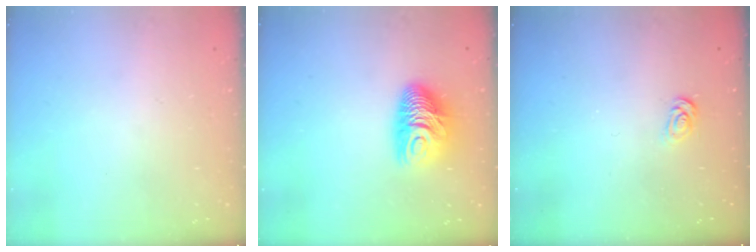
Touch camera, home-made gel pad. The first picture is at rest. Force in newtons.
{"total": 11.0, "press": 11.0, "slide": 0.8}
{"total": 2.7, "press": 2.7, "slide": 0.3}